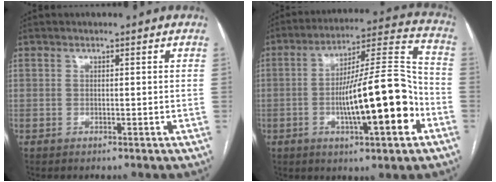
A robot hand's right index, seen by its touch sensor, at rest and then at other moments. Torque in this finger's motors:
{"motor_torque": [1.90, -0.24, 1.05, 0.21]}